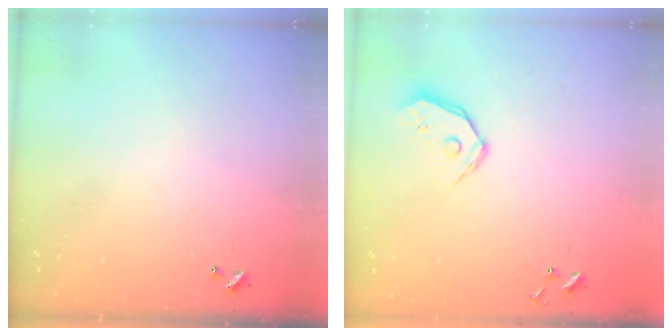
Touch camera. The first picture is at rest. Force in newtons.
{"total": 8.7, "press": 8.6, "slide": 1.3}